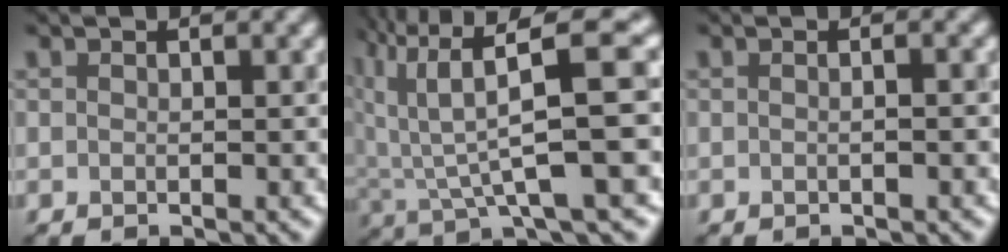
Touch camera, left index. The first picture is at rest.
{"total": 9.3, "force": [3.8, 1.6, 8.3], "torque": [-0.145, 0.019, 0.076]}
{"total": 2.2, "force": [0.3, 1.3, 1.7], "torque": [0.008, 0.005, -0.025]}